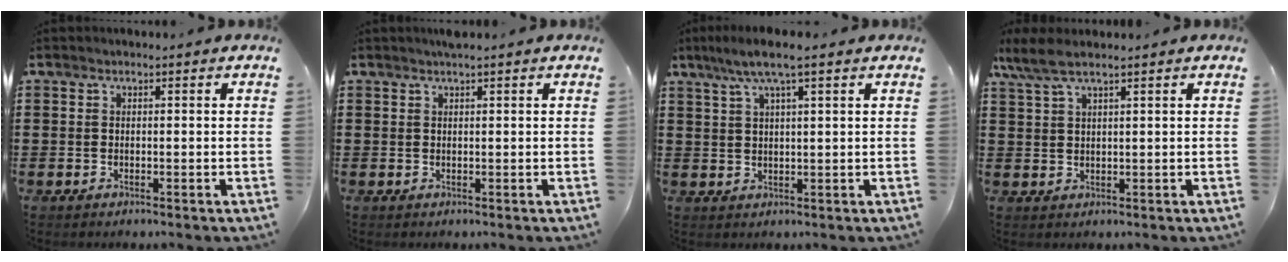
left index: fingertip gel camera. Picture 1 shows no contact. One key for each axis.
{"total": 1.0, "fx": 0.7, "fy": 0.0, "fz": 0.6, "tx": -0.012, "ty": 0.000, "tz": 0.014}
{"total": 5.3, "fx": 3.1, "fy": 0.4, "fz": 4.2, "tx": -0.088, "ty": 0.002, "tz": 0.054}
{"total": 3.8, "fx": 2.6, "fy": 0.7, "fz": 2.8, "tx": -0.068, "ty": 0.000, "tz": 0.045}